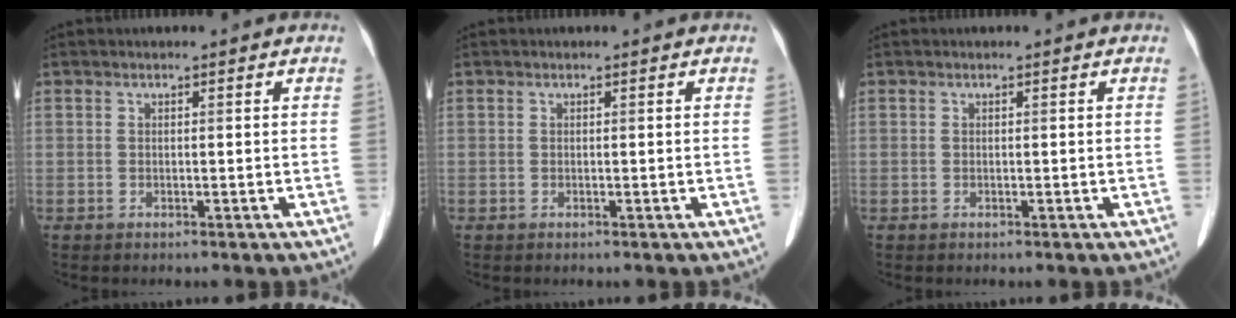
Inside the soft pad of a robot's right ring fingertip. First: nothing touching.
{"total": 0.0}
{"total": 0.0}